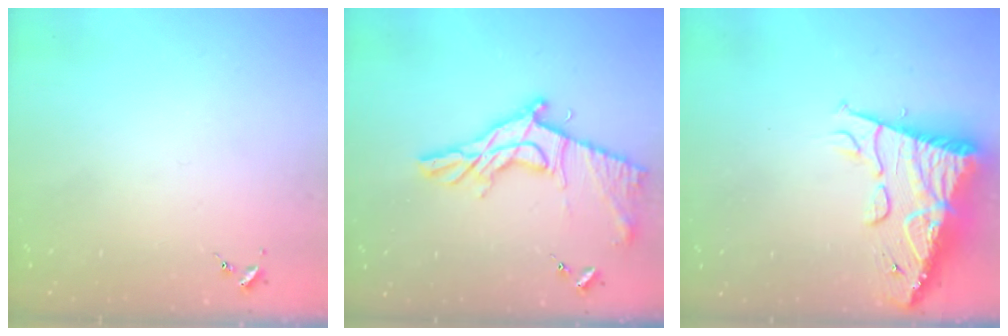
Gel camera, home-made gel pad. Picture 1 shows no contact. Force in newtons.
{"total": 16.7, "press": 16.7, "slide": 0.7}
{"total": 16.3, "press": 16.3, "slide": 1.7}